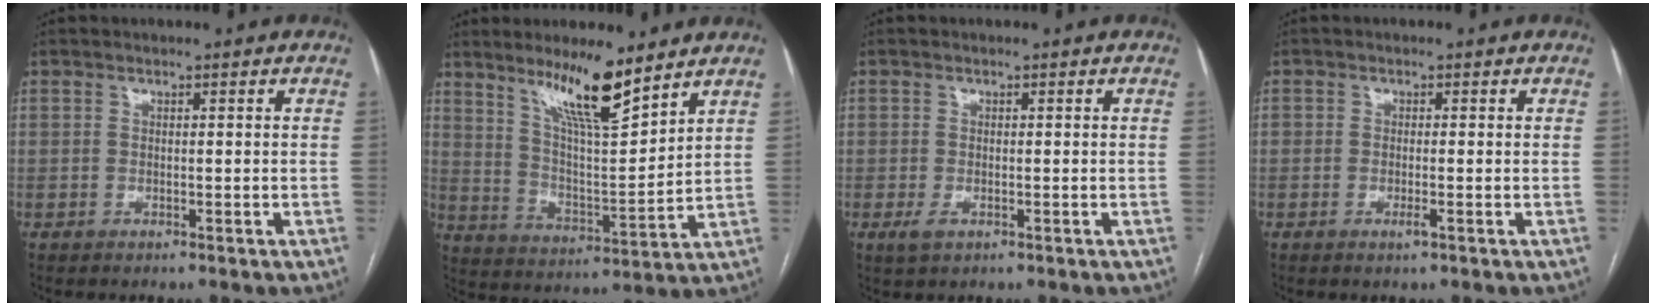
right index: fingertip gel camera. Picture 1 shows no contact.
{"total": 11.7, "force": [8.5, 1.2, 7.9], "torque": [-0.142, -0.013, 0.156]}
{"total": 1.9, "force": [-0.7, 1.2, 1.3], "torque": [-0.023, -0.001, -0.007]}
{"total": 1.6, "force": [-0.7, 0.3, 1.4], "torque": [-0.024, -0.001, -0.011]}